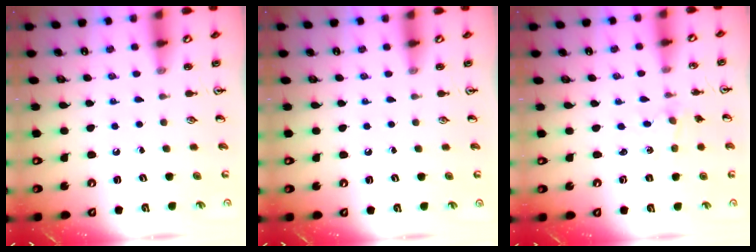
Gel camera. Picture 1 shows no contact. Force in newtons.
{"total": 0.0}
{"total": 0.0}